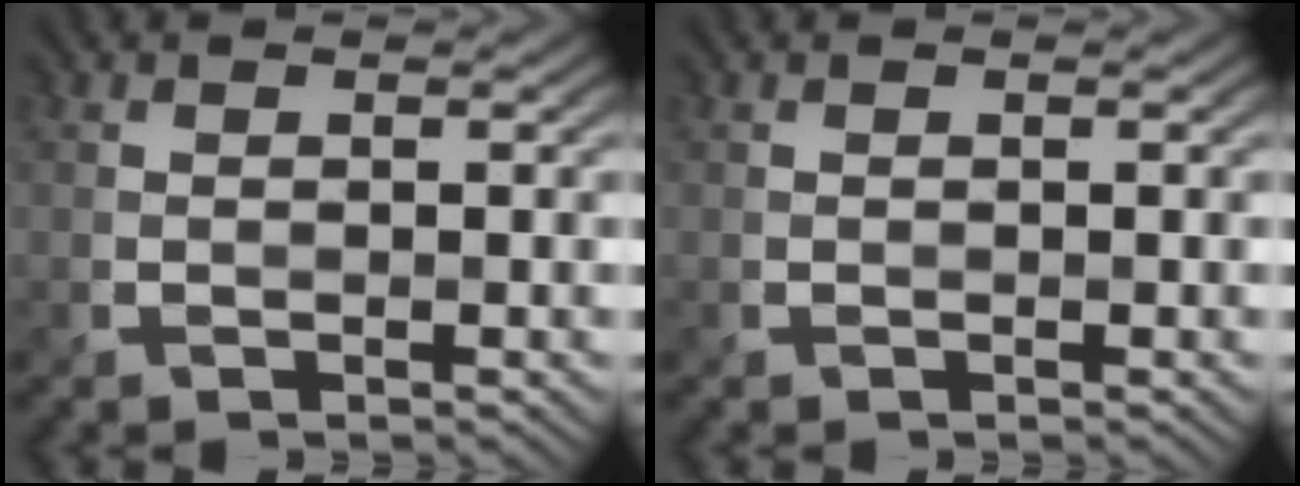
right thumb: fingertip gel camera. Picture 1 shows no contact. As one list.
[{"total": 0.0}]